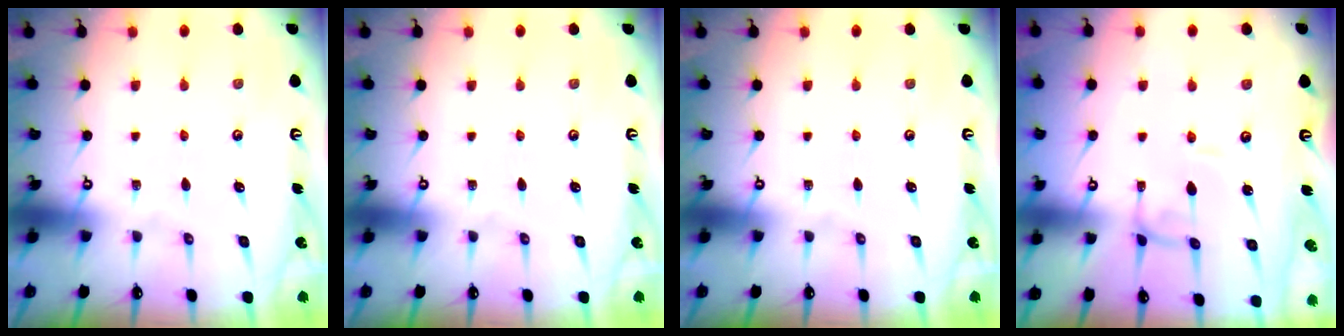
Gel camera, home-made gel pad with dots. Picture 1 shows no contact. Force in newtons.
{"total": 0.0}
{"total": 0.0}
{"total": 2.1, "press": 2.1, "slide": 0.1}